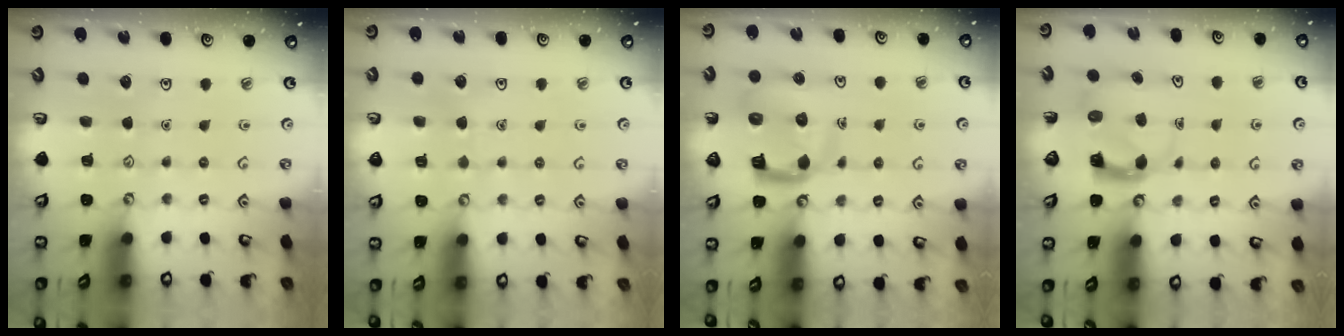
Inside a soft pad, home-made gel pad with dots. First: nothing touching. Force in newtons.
{"total": 2.4, "press": 2.4, "slide": 0.2}
{"total": 9.0, "press": 9.0, "slide": 1.1}
{"total": 3.8, "press": 3.8, "slide": 0.3}